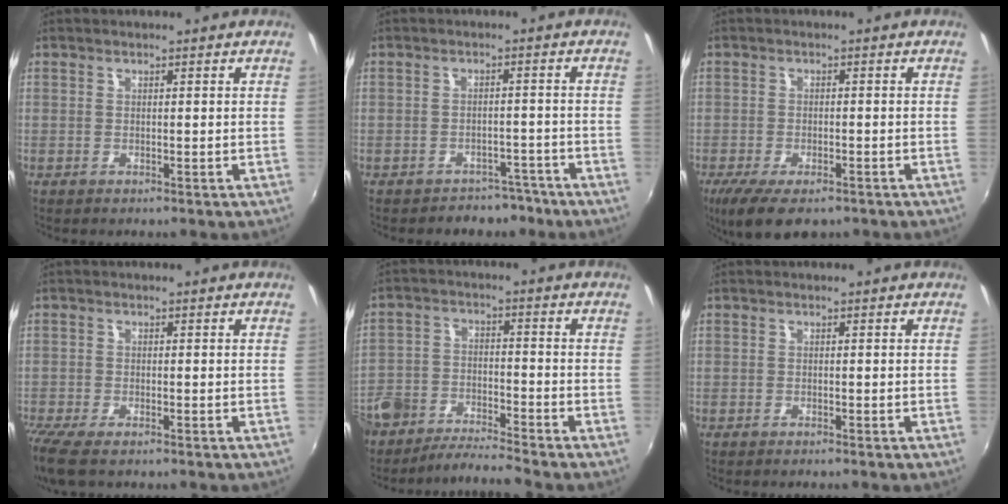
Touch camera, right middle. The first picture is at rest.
{"total": 6.1, "force": [-5.0, 3.3, 1.0], "torque": [-0.019, 0.015, -0.057]}
{"total": 9.2, "force": [-6.2, 3.6, 5.8], "torque": [-0.132, -0.033, -0.103]}
{"total": 6.2, "force": [-4.6, 1.5, 3.9], "torque": [-0.095, -0.030, -0.088]}
{"total": 6.3, "force": [-5.9, 1.5, 1.6], "torque": [-0.053, 0.008, -0.123]}
{"total": 0.6, "force": [-0.6, 0.0, 0.1], "torque": [-0.001, -0.004, -0.013]}